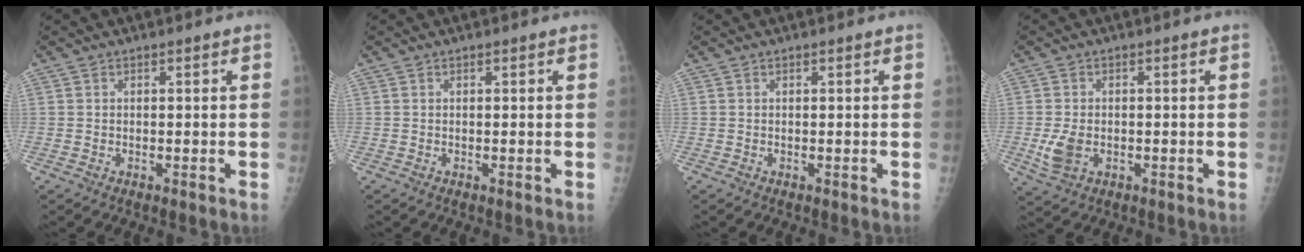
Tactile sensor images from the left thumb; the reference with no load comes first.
{"total": 0.0}
{"total": 0.0}
{"total": 4.7, "force": [-1.1, 3.2, 3.3], "torque": [-0.067, 0.000, -0.013]}